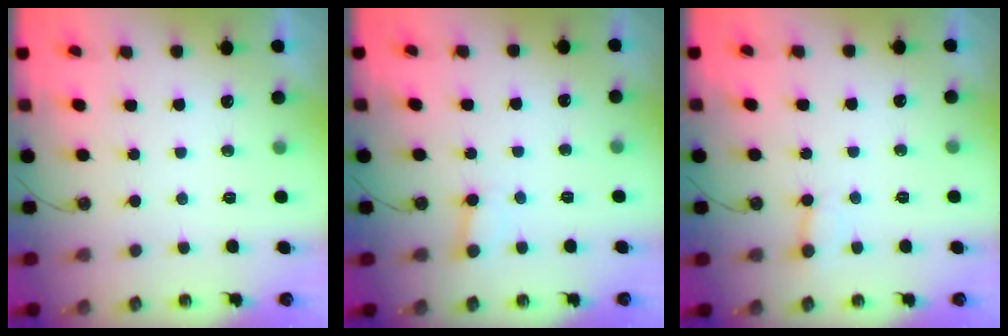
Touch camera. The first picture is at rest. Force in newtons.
{"total": 2.5, "press": 2.5, "slide": 0.2}
{"total": 4.6, "press": 4.6, "slide": 0.4}